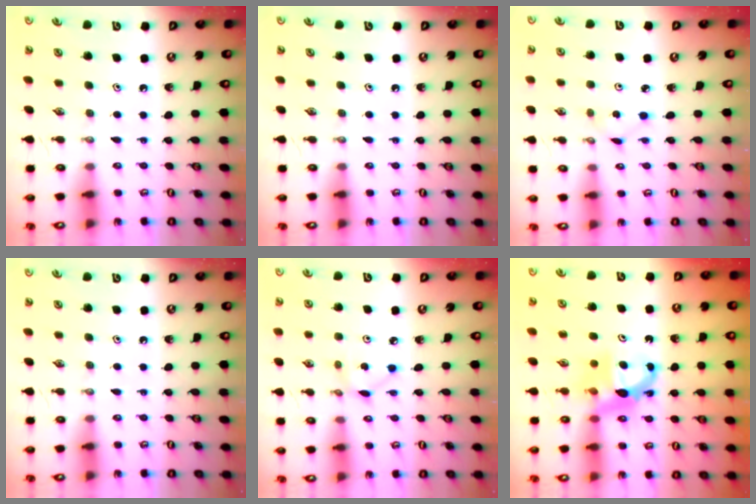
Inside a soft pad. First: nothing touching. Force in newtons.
{"total": 0.0}
{"total": 1.3, "press": 1.3, "slide": 0.2}
{"total": 0.0}
{"total": 3.3, "press": 3.3, "slide": 0.1}
{"total": 7.4, "press": 7.4, "slide": 0.4}